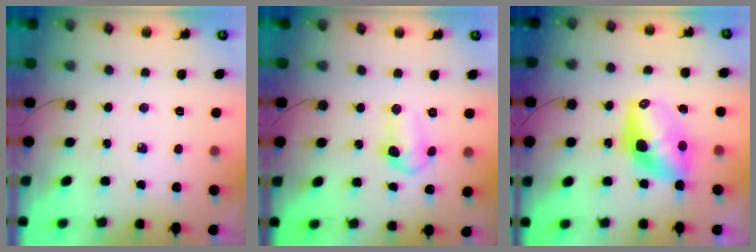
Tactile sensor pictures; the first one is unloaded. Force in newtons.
{"total": 7.1, "press": 7.0, "slide": 1.1}
{"total": 8.2, "press": 8.2, "slide": 0.7}